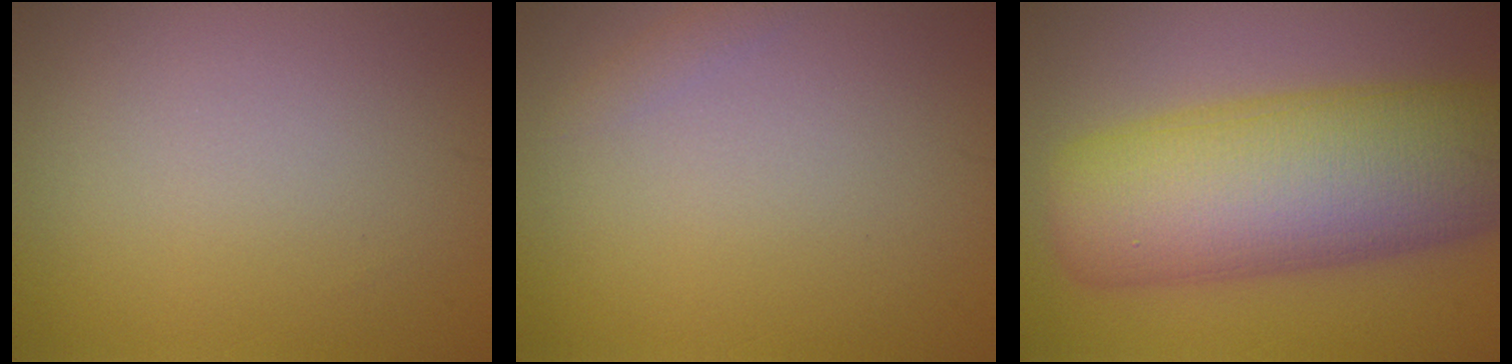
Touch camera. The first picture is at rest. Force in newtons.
{"total": 0.7, "press": 0.7, "slide": 0.0}
{"total": 13.4, "press": 13.4, "slide": 0.5}